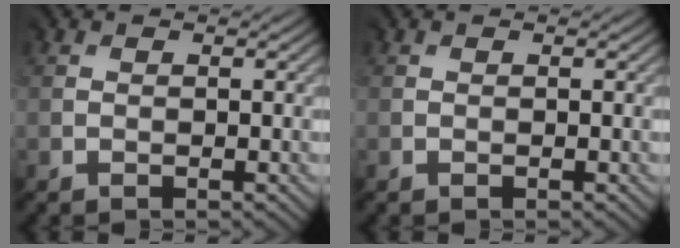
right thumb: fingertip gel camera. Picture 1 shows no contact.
{"total": 0.0}